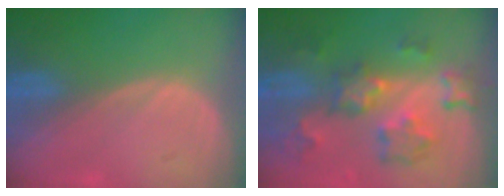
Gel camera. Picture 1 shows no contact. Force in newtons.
{"total": 9.2, "press": 8.1, "slide": 4.4}